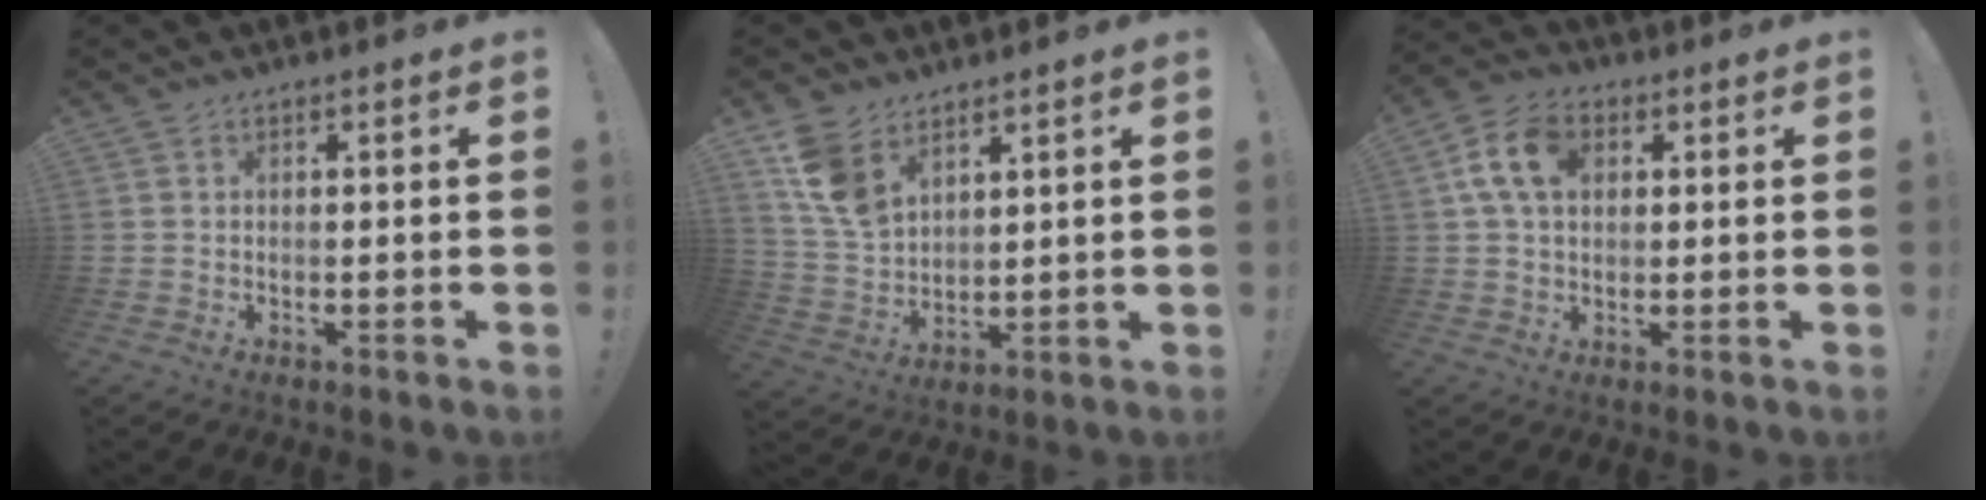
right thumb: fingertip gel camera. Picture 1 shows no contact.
{"total": 10.5, "force": [6.4, 6.6, 5.1], "torque": [-0.090, -0.030, 0.131]}
{"total": 11.0, "force": [3.0, 7.4, 7.5], "torque": [-0.135, 0.016, 0.060]}